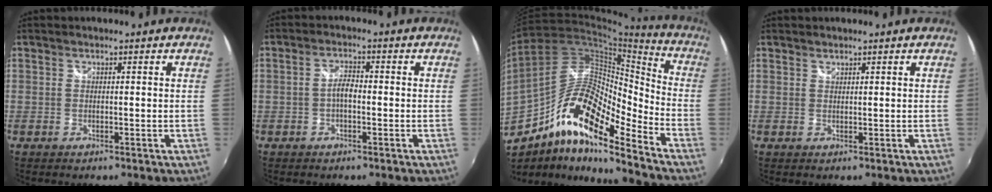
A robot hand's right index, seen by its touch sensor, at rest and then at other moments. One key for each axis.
{"total": 2.6, "fx": -0.7, "fy": 1.1, "fz": 2.3, "tx": -0.046, "ty": 0.007, "tz": -0.016}
{"total": 17.9, "fx": -10.7, "fy": 4.6, "fz": 13.6, "tx": -0.239, "ty": 0.002, "tz": -0.211}
{"total": 0.6, "fx": 0.6, "fy": 0.2, "fz": 0.0, "tx": 0.002, "ty": 0.000, "tz": 0.011}